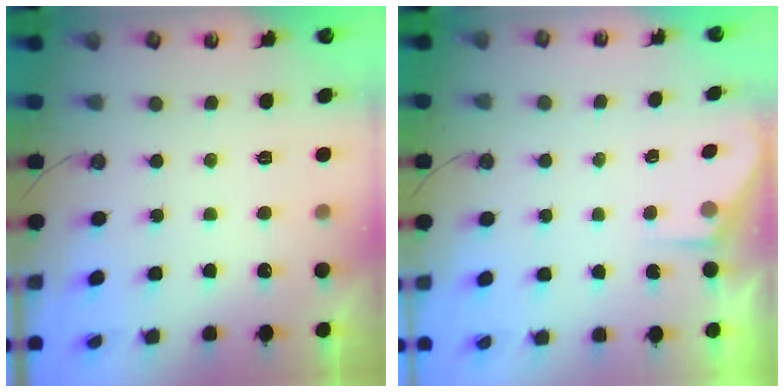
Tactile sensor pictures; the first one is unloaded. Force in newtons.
{"total": 2.2, "press": 2.2, "slide": 0.3}